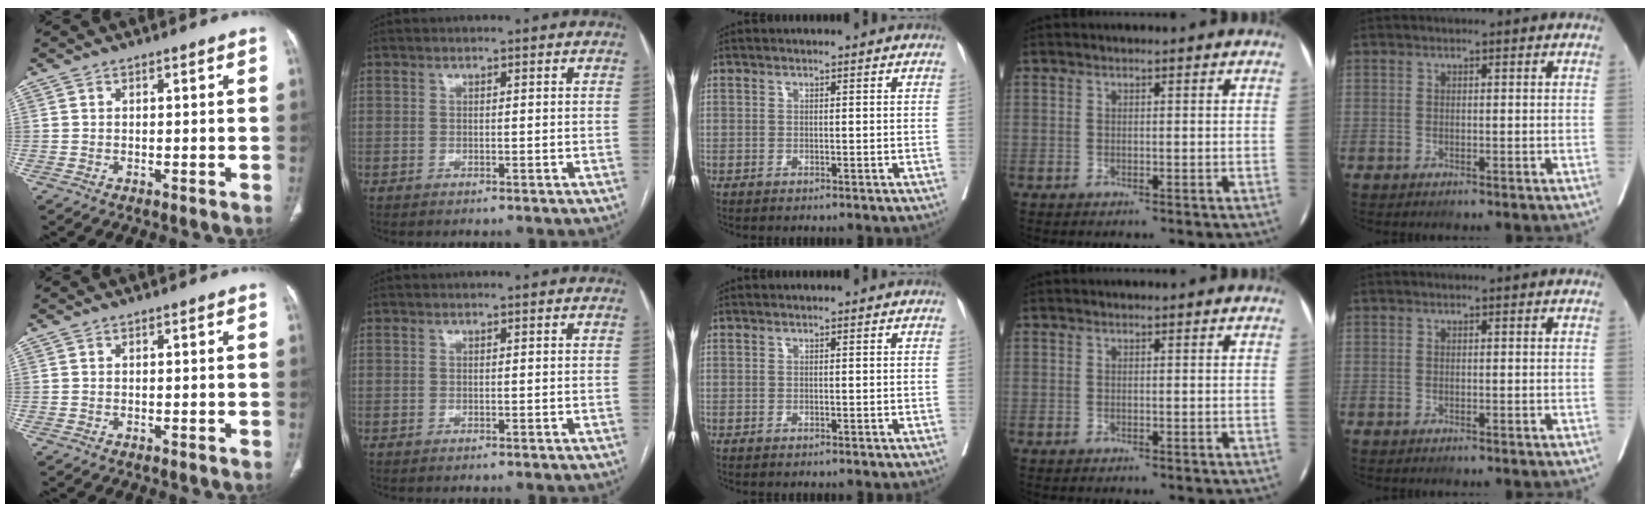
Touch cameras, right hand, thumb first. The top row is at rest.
{}